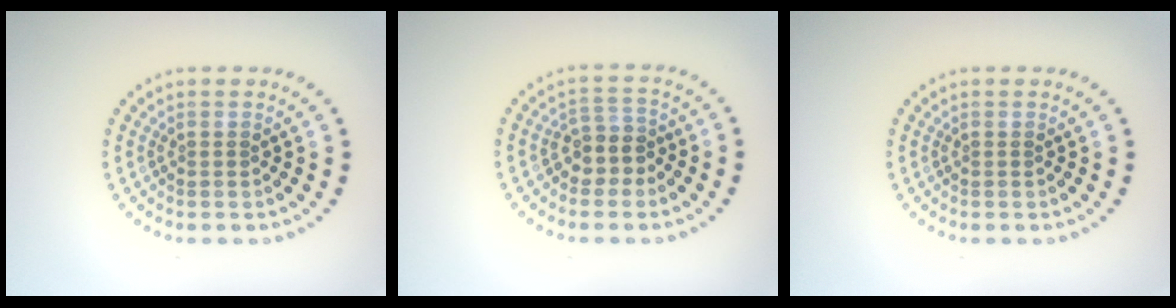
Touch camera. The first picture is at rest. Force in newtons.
{"total": 2.6, "press": 2.2, "slide": 1.4}
{"total": 0.0}